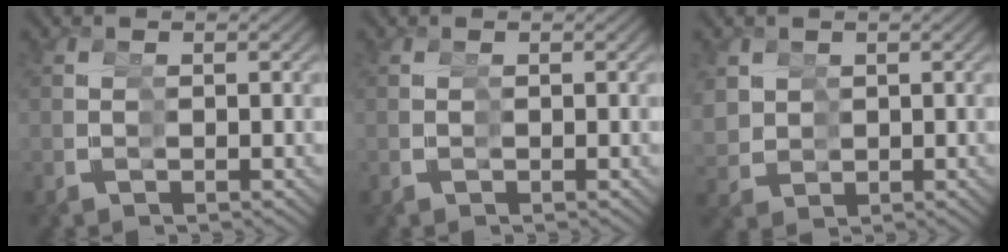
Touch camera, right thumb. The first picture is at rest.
{"total": 0.0}
{"total": 3.2, "force": [1.9, 2.6, -0.1], "torque": [-0.019, -0.012, 0.043]}